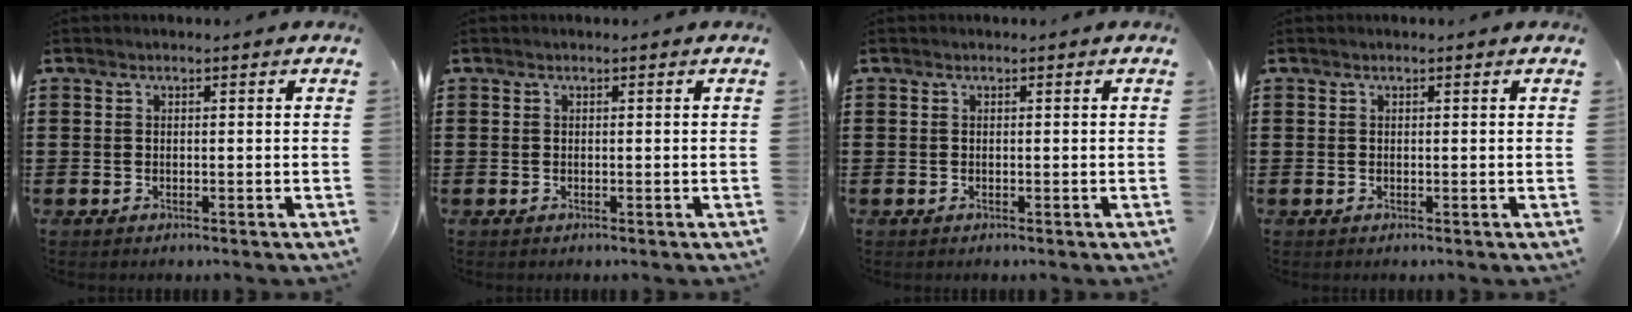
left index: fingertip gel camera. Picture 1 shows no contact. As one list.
[{"total": 0.0}, {"total": 0.0}, {"total": 0.0}]